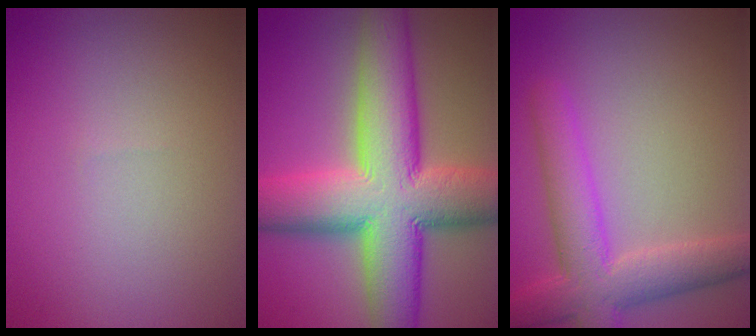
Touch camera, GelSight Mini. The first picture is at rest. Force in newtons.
{"total": 14.2, "press": 14.2, "slide": 0.8}
{"total": 6.3, "press": 6.3, "slide": 0.3}